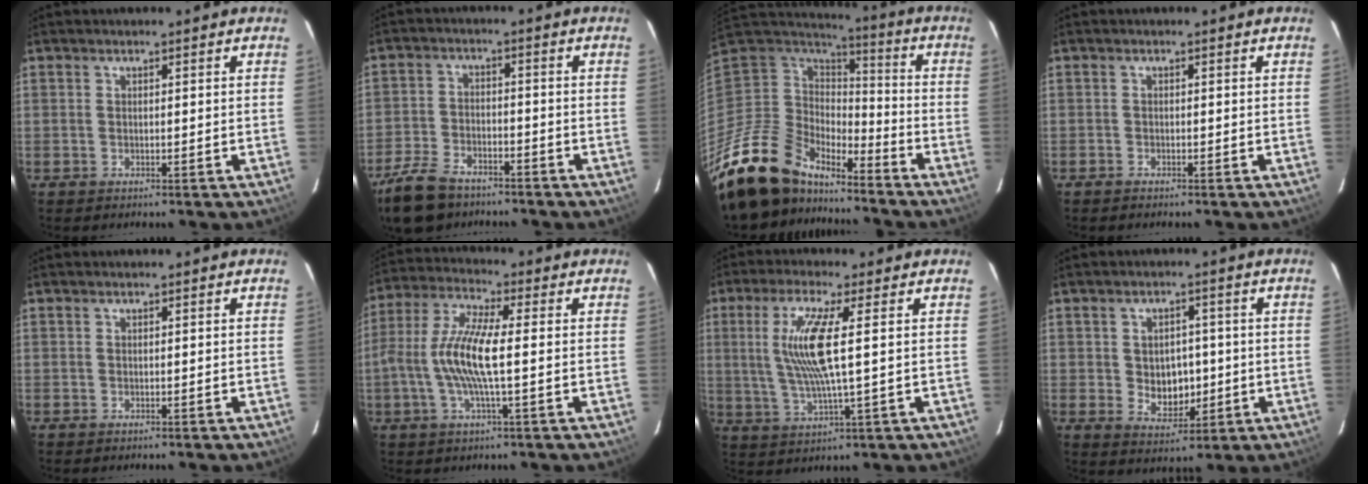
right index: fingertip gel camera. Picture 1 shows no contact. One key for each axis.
{"total": 11.0, "fx": -8.4, "fy": 5.4, "fz": 4.7, "tx": -0.132, "ty": -0.004, "tz": -0.154}
{"total": 20.4, "fx": -17.2, "fy": 8.3, "fz": 7.2, "tx": -0.172, "ty": -0.014, "tz": -0.313}
{"total": 0.8, "fx": -0.7, "fy": 0.3, "fz": -0.1, "tx": -0.003, "ty": 0.000, "tz": -0.012}
{"total": 0.0}
{"total": 10.9, "fx": -1.0, "fy": 1.8, "fz": 10.7, "tx": -0.218, "ty": 0.004, "tz": -0.021}
{"total": 10.6, "fx": 1.8, "fy": 0.6, "fz": 10.4, "tx": -0.205, "ty": -0.005, "tz": 0.041}
{"total": 6.8, "fx": -0.4, "fy": 5.4, "fz": 4.2, "tx": -0.075, "ty": 0.003, "tz": 0.011}